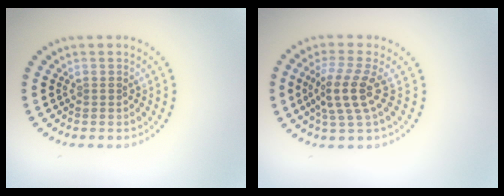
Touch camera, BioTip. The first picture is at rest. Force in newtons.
{"total": 3.4, "press": 2.7, "slide": 2.1}